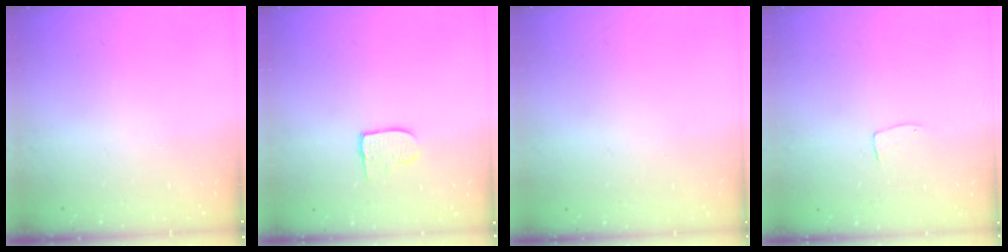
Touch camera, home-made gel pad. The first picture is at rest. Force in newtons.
{"total": 7.7, "press": 7.7, "slide": 0.6}
{"total": 0.0}
{"total": 2.6, "press": 2.6, "slide": 0.1}